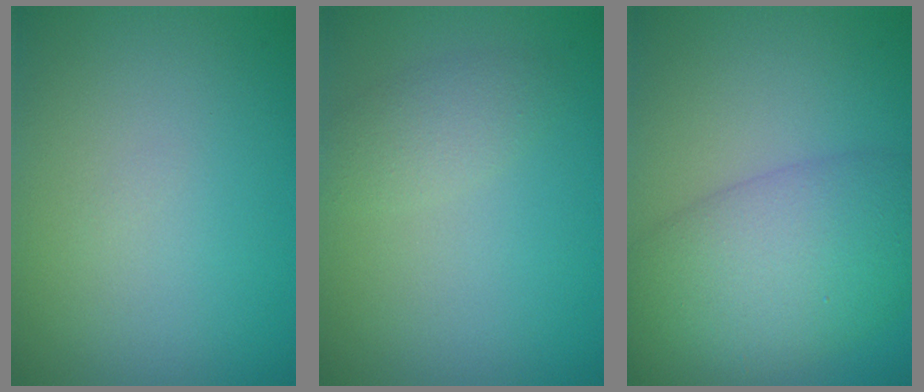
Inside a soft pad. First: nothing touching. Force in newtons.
{"total": 2.0, "press": 2.0, "slide": 0.0}
{"total": 8.1, "press": 8.1, "slide": 0.2}